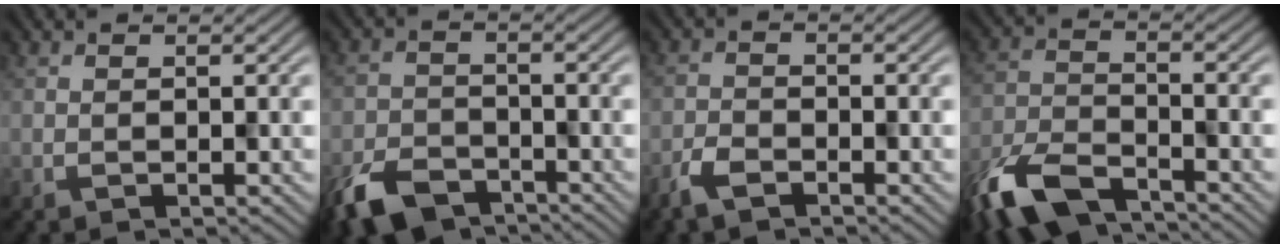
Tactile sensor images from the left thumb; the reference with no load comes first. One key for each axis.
{"total": 7.0, "fx": -6.4, "fy": 2.4, "fz": 1.5, "tx": -0.035, "ty": -0.013, "tz": -0.102}
{"total": 3.6, "fx": -3.5, "fy": 0.4, "fz": 0.0, "tx": -0.016, "ty": -0.009, "tz": -0.047}
{"total": 9.3, "fx": -8.5, "fy": 2.2, "fz": 3.0, "tx": -0.072, "ty": -0.013, "tz": -0.148}